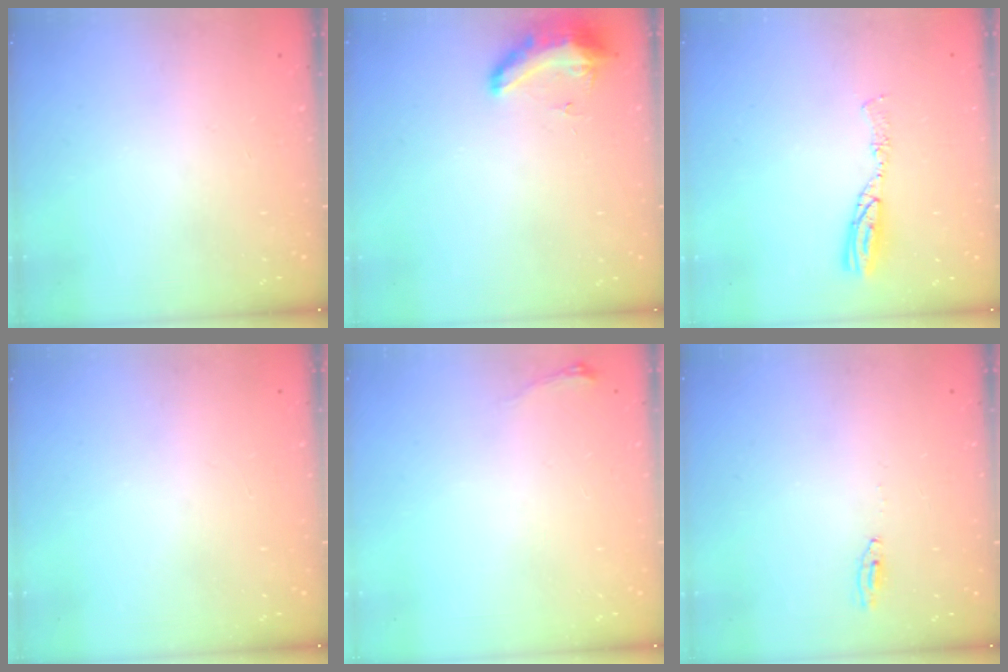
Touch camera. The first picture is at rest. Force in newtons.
{"total": 11.0, "press": 9.7, "slide": 5.3}
{"total": 6.6, "press": 6.5, "slide": 0.7}
{"total": 1.0, "press": 0.0, "slide": 1.0}
{"total": 3.1, "press": 3.0, "slide": 0.9}
{"total": 2.0, "press": 2.0, "slide": 0.2}